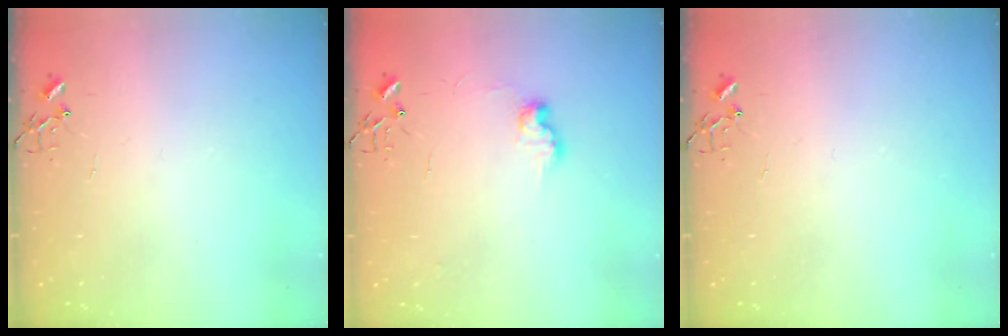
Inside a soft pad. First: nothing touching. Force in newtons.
{"total": 7.6, "press": 7.5, "slide": 0.4}
{"total": 0.0}